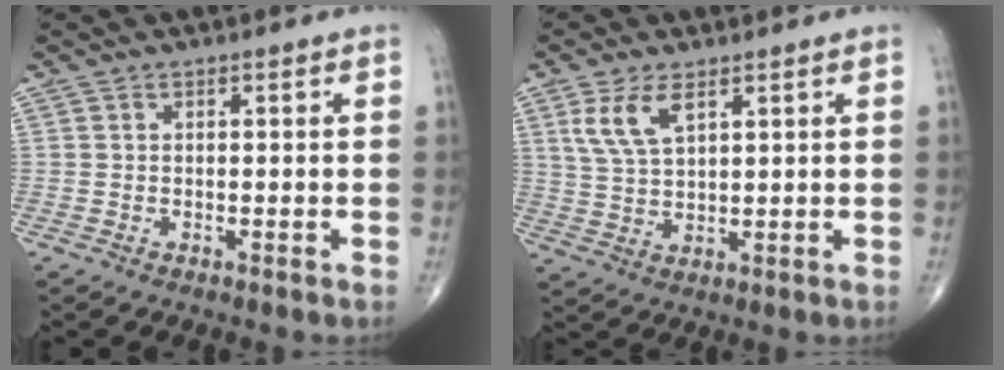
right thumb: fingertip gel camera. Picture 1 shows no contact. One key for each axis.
{"total": 6.8, "fx": 3.3, "fy": 3.0, "fz": 5.1, "tx": -0.103, "ty": -0.009, "tz": 0.074}